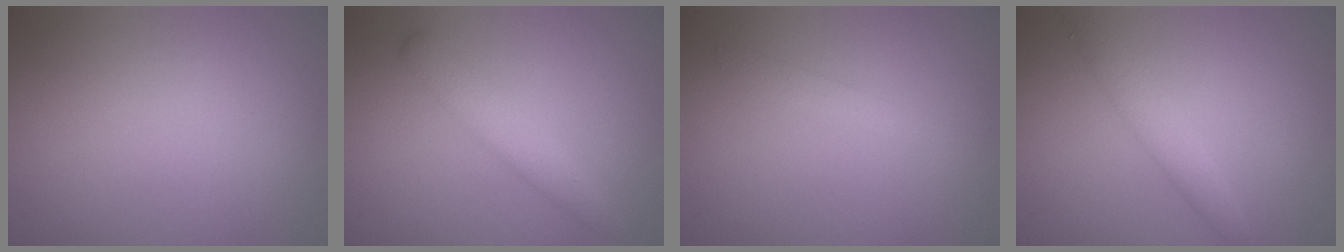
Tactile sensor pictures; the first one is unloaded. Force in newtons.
{"total": 2.8, "press": 2.7, "slide": 0.1}
{"total": 1.0, "press": 1.0, "slide": 0.1}
{"total": 2.7, "press": 2.6, "slide": 0.1}